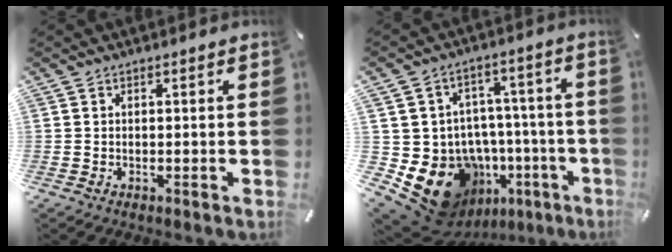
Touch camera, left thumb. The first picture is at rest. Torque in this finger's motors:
{"motor_torque": [1.72, 2.29, 0.45, 0.22, 0.19]}